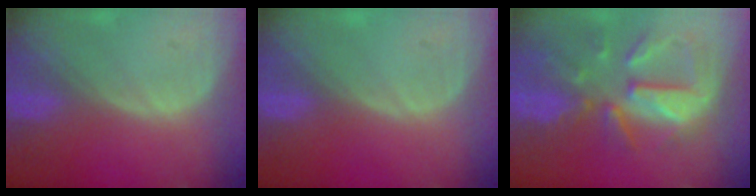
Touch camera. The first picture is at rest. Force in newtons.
{"total": 0.0}
{"total": 11.0, "press": 9.7, "slide": 5.3}